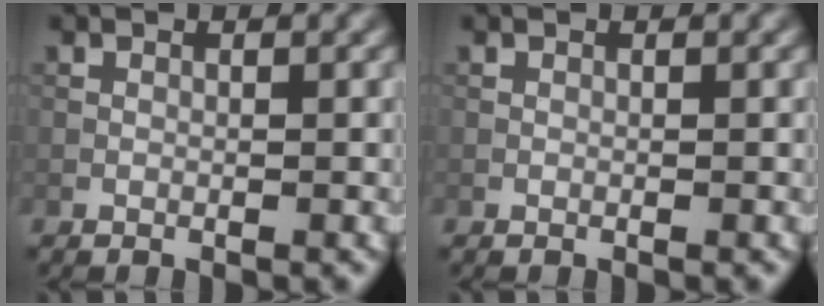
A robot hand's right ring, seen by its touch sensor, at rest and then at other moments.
{"total": 0.0}